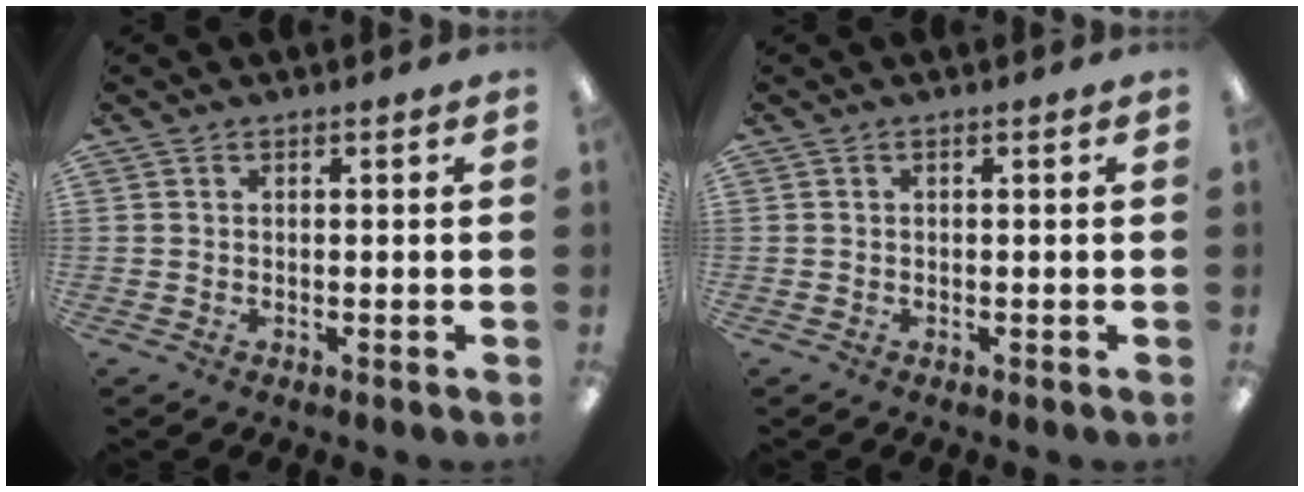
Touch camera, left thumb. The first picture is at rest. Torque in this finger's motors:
{"motor_torque": [-0.02, 0.02, -0.02, 0.02, 0.00]}